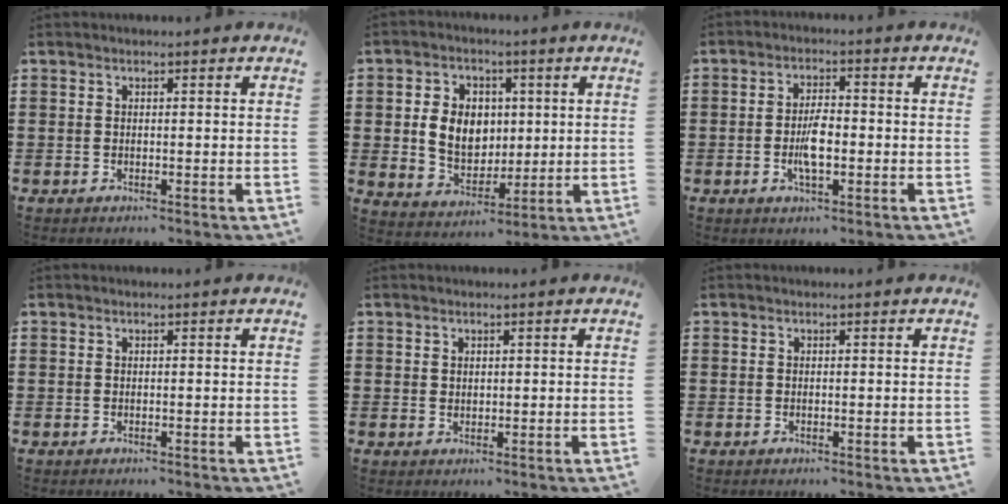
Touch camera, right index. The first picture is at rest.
{"total": 7.6, "force": [0.8, 6.1, 4.4], "torque": [-0.095, 0.009, 0.011]}
{"total": 5.0, "force": [-1.0, 1.8, 4.6], "torque": [-0.101, -0.002, -0.025]}
{"total": 0.0}
{"total": 1.0, "force": [0.7, 0.6, 0.2], "torque": [-0.006, 0.003, 0.014]}
{"total": 0.0}